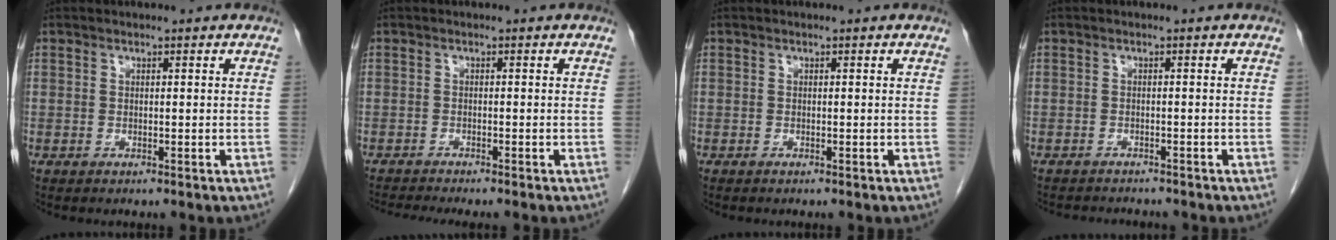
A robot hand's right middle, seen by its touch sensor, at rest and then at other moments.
{"total": 5.1, "force": [-4.7, -0.4, 2.0], "torque": [-0.024, -0.010, -0.074]}
{"total": 0.0}
{"total": 5.4, "force": [-5.1, 1.3, 1.4], "torque": [-0.015, -0.004, -0.069]}